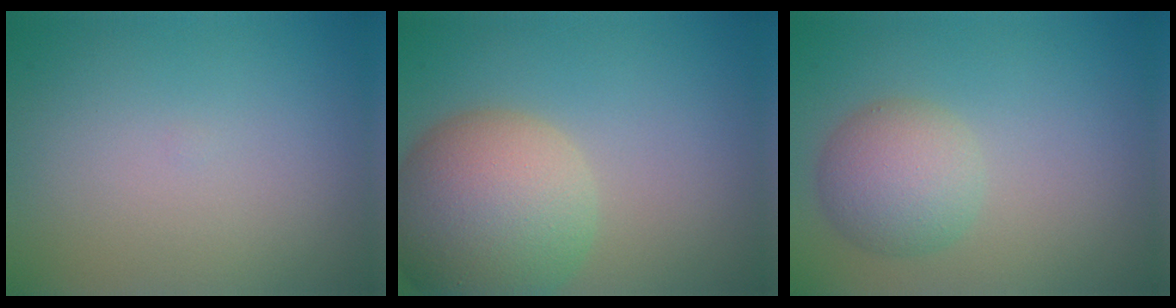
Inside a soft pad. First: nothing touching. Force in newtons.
{"total": 10.6, "press": 10.5, "slide": 0.8}
{"total": 4.3, "press": 4.3, "slide": 0.1}